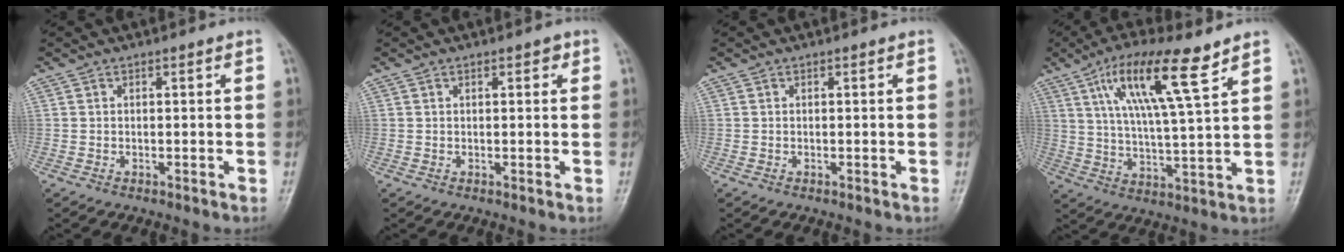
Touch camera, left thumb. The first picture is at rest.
{"total": 1.5, "force": [0.8, 0.7, 1.1], "torque": [-0.008, 0.001, 0.008]}
{"total": 0.0}
{"total": 14.1, "force": [7.6, 2.4, 11.6], "torque": [-0.209, -0.022, 0.138]}